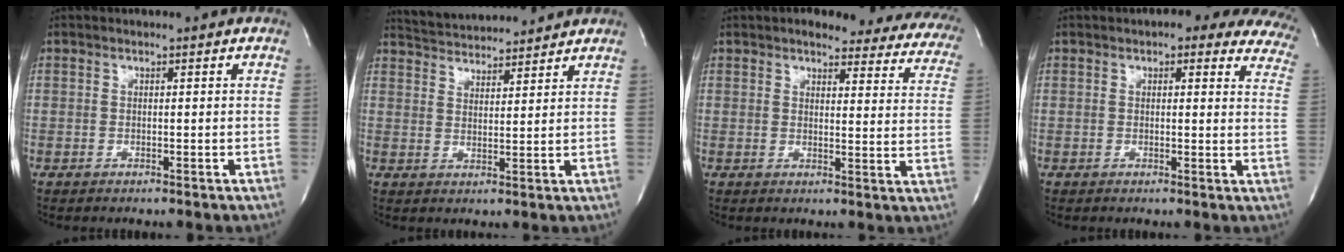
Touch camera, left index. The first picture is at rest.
{"total": 10.0, "force": [9.7, 1.3, 2.2], "torque": [-0.045, 0.020, 0.151]}
{"total": 20.3, "force": [17.8, 5.9, 7.8], "torque": [-0.076, -0.036, 0.178]}
{"total": 16.2, "force": [13.2, 5.3, 7.8], "torque": [-0.066, -0.009, 0.120]}